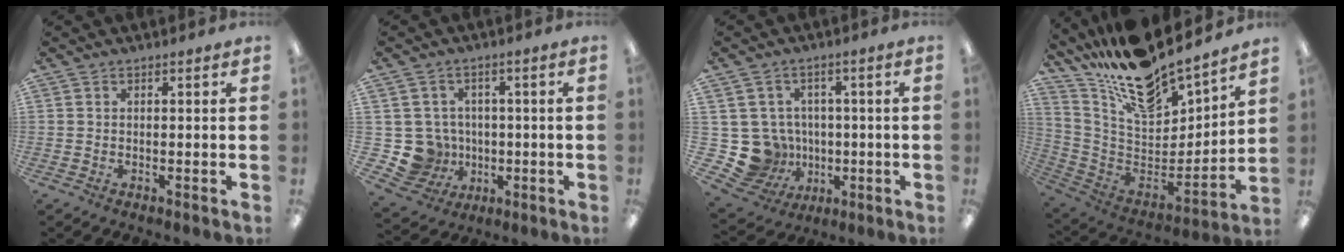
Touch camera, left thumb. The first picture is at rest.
{"total": 9.1, "force": [-0.6, 8.8, 1.9], "torque": [-0.076, 0.002, 0.000]}
{"total": 11.4, "force": [-1.1, 11.0, 3.1], "torque": [-0.090, 0.002, -0.006]}
{"total": 17.2, "force": [15.3, 4.7, 6.4], "torque": [-0.123, -0.131, 0.263]}